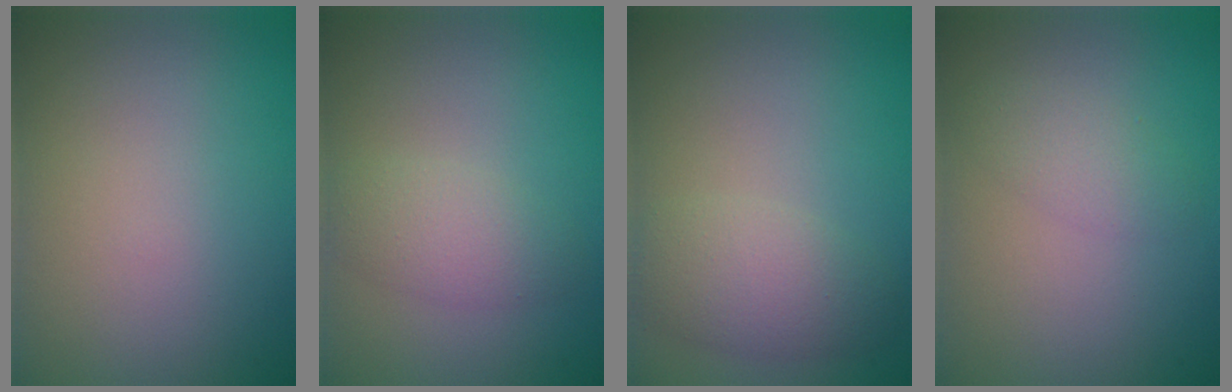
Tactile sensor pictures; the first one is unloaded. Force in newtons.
{"total": 2.5, "press": 2.5, "slide": 0.1}
{"total": 3.7, "press": 3.7, "slide": 0.1}
{"total": 2.0, "press": 2.0, "slide": 0.1}